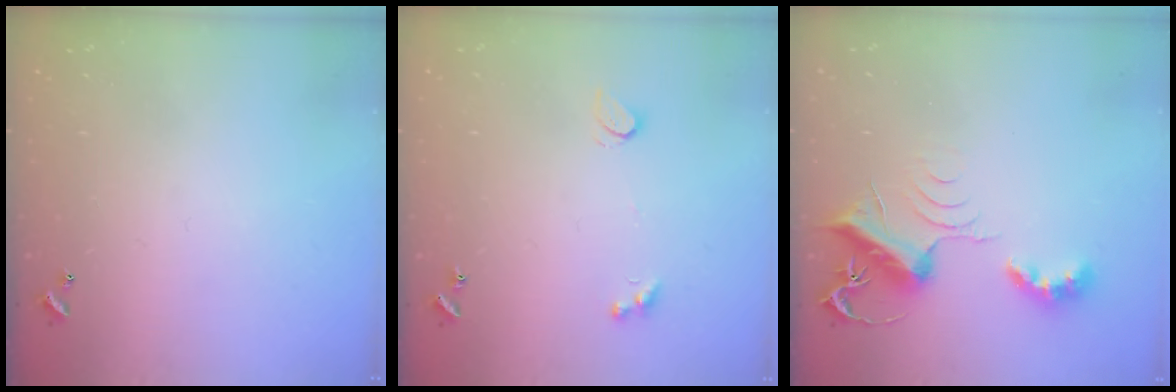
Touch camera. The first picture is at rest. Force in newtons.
{"total": 1.7, "press": 1.6, "slide": 0.6}
{"total": 10.3, "press": 10.2, "slide": 1.0}